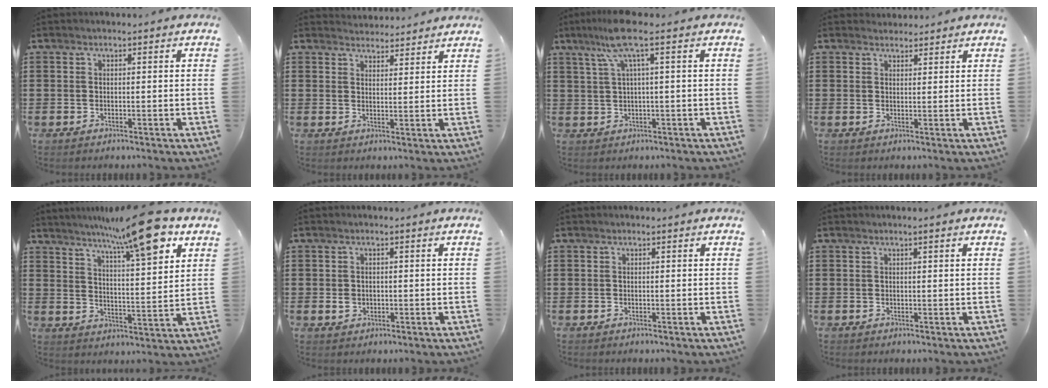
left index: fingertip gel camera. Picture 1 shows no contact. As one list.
[{"total": 3.0, "force": [3.0, 0.2, -0.2], "torque": [-0.006, -0.010, 0.057]}, {"total": 6.3, "force": [2.6, 0.2, 5.8], "torque": [-0.131, -0.003, 0.038]}, {"total": 1.9, "force": [1.8, 0.5, 0.0], "torque": [-0.004, 0.002, 0.037]}, {"total": 12.5, "force": [9.4, 2.1, 8.0], "torque": [-0.131, -0.045, 0.154]}, {"total": 1.5, "force": [-0.1, 1.3, 0.7], "torque": [-0.017, 0.006, -0.004]}, {"total": 0.0}, {"total": 0.7, "force": [0.4, -0.1, 0.5], "torque": [-0.009, -0.001, 0.008]}]